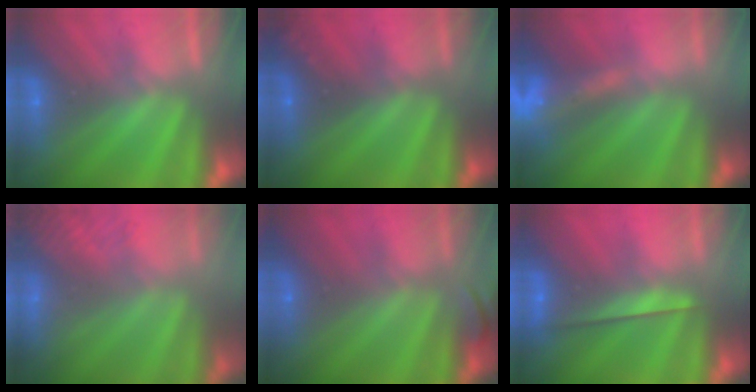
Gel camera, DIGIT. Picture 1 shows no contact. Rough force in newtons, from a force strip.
{"total": 2.3}
{"total": 6.8}
{"total": 4.5}
{"total": 2.3}
{"total": 2.2}